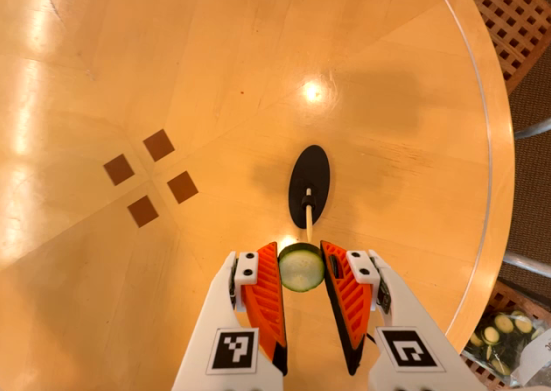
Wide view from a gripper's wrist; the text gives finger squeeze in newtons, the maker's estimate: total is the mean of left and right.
{"total": 7.0, "left": 6.9, "right": 7.2}